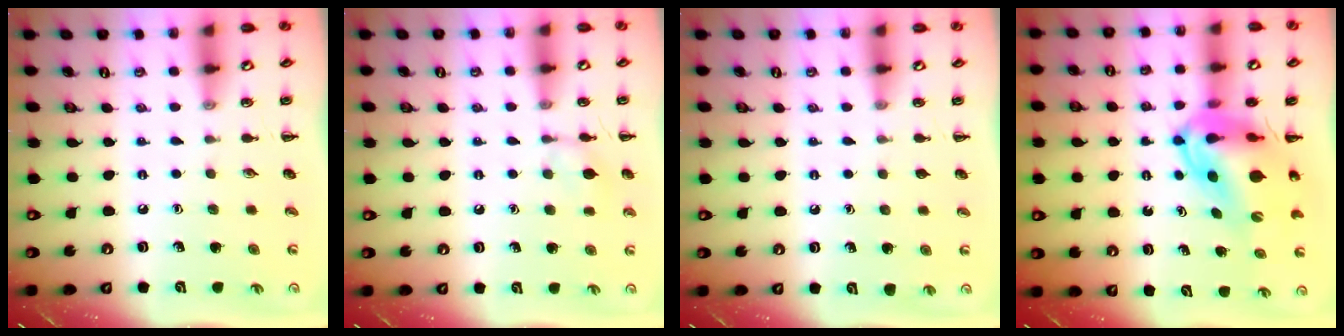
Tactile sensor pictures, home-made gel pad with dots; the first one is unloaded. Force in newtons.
{"total": 6.7, "press": 6.5, "slide": 1.3}
{"total": 0.0}
{"total": 10.6, "press": 10.1, "slide": 3.2}